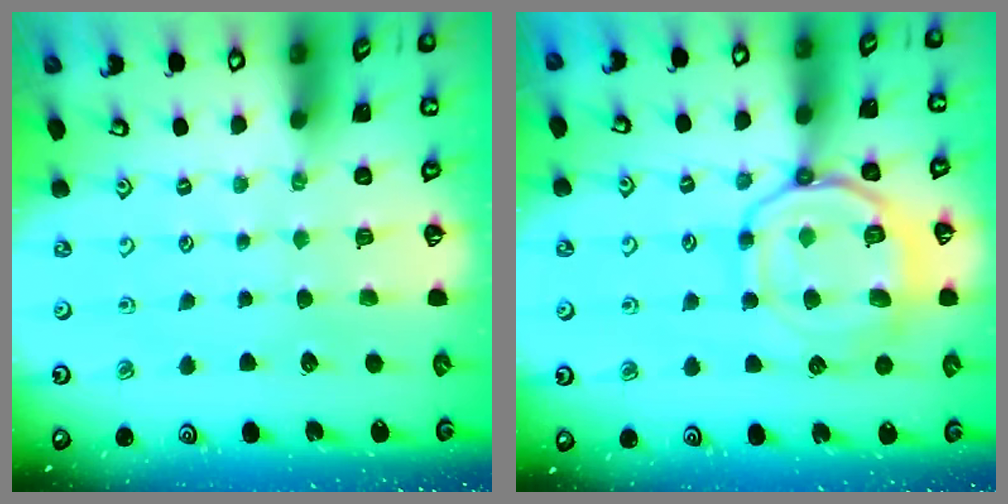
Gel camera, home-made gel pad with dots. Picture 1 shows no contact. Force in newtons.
{"total": 15.8, "press": 15.7, "slide": 1.7}